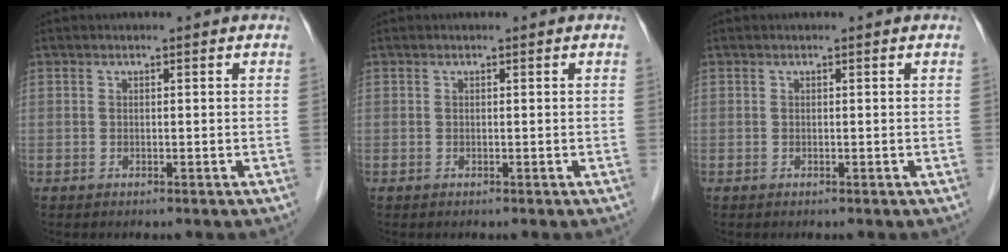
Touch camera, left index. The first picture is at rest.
{"total": 0.0}
{"total": 0.0}